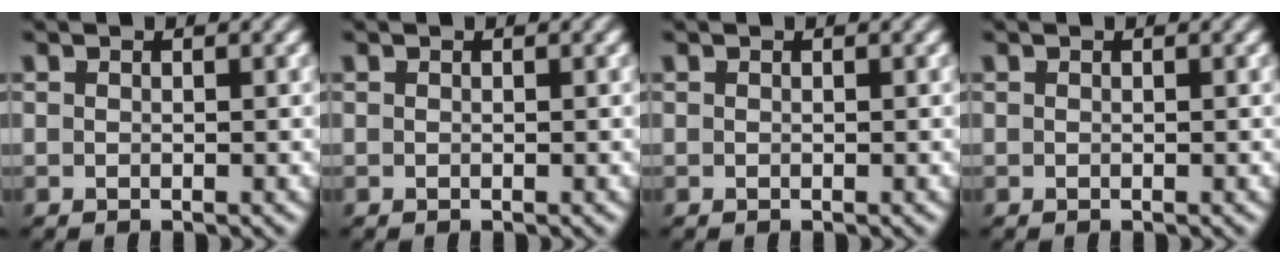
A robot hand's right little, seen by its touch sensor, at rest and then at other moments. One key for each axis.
{"total": 0.0}
{"total": 0.0}
{"total": 0.0}